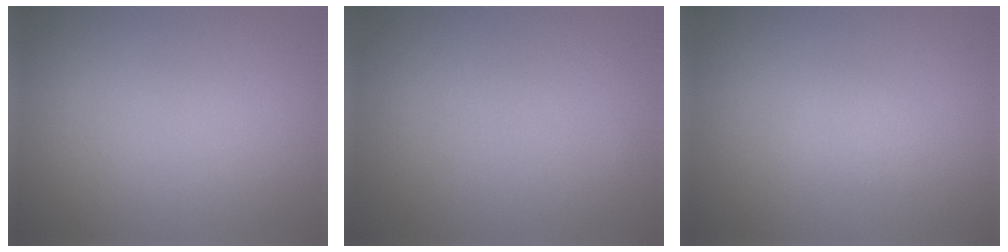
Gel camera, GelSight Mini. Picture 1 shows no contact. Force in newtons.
{"total": 0.0}
{"total": 1.0, "press": 1.0, "slide": 0.0}